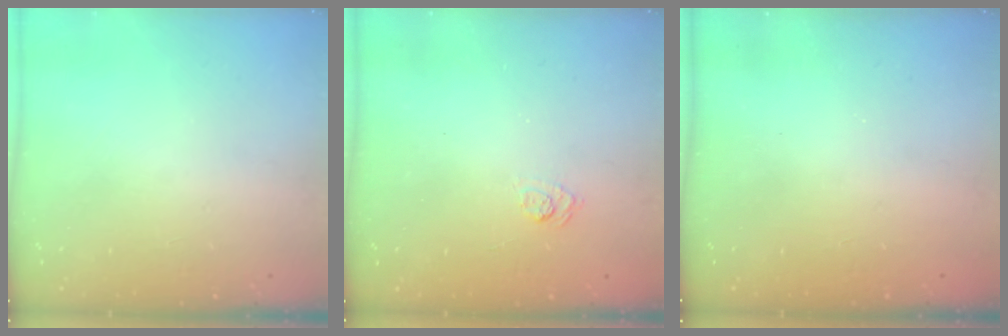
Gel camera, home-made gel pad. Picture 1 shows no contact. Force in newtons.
{"total": 2.8, "press": 2.3, "slide": 1.6}
{"total": 2.4, "press": 2.3, "slide": 0.8}